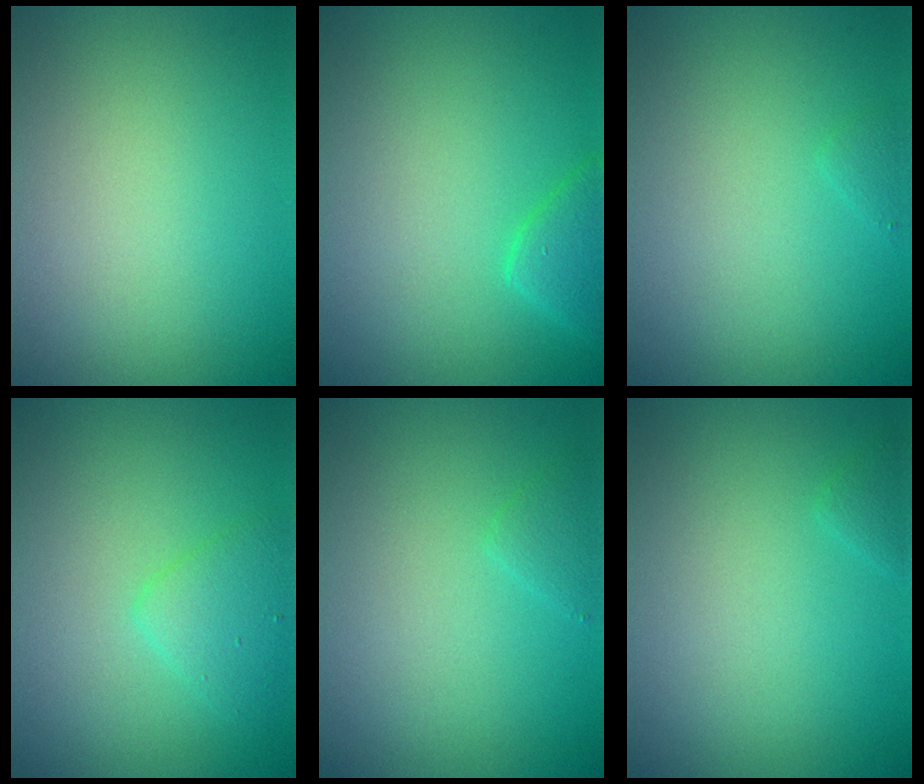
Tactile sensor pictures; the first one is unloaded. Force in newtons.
{"total": 2.5, "press": 2.5, "slide": 0.4}
{"total": 0.6, "press": 0.6, "slide": 0.1}
{"total": 2.3, "press": 2.3, "slide": 0.0}
{"total": 1.1, "press": 1.1, "slide": 0.1}
{"total": 0.7, "press": 0.7, "slide": 0.1}